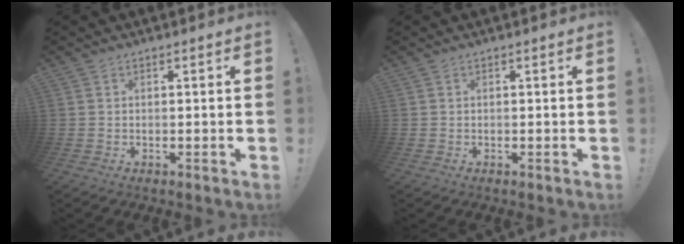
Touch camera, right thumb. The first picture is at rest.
{"total": 0.0}